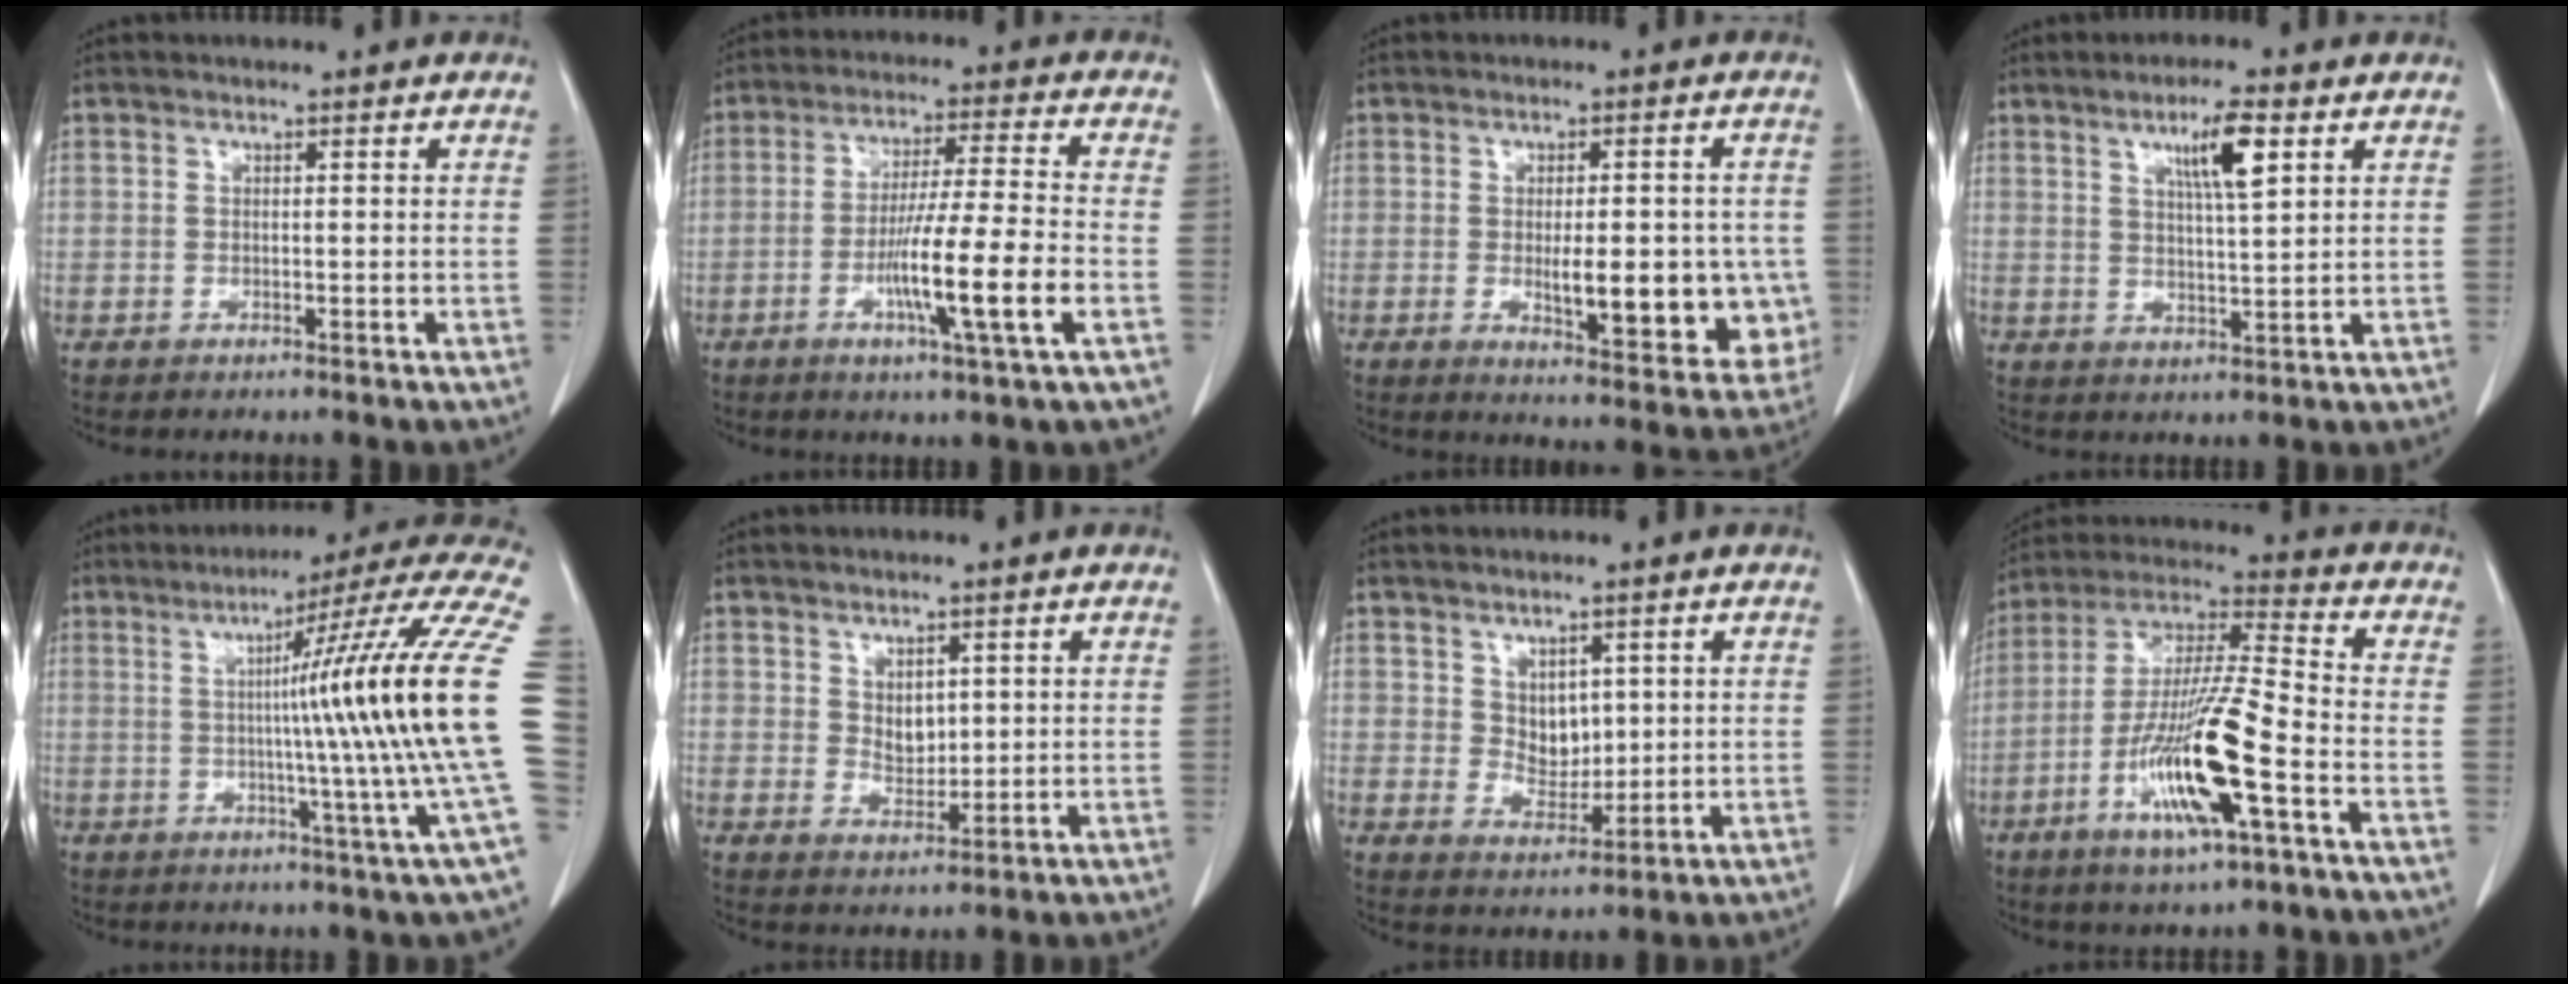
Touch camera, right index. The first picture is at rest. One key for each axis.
{"total": 12.1, "fx": -3.8, "fy": -0.8, "fz": 11.5, "tx": -0.206, "ty": -0.012, "tz": -0.071}
{"total": 13.5, "fx": -2.2, "fy": 4.7, "fz": 12.5, "tx": -0.135, "ty": -0.002, "tz": -0.011}
{"total": 6.6, "fx": 3.1, "fy": 0.5, "fz": 5.9, "tx": -0.101, "ty": 0.001, "tz": 0.052}
{"total": 21.4, "fx": 0.6, "fy": -3.1, "fz": 21.2, "tx": -0.229, "ty": 0.011, "tz": -0.012}
{"total": 2.8, "fx": 0.9, "fy": 1.9, "fz": 1.8, "tx": -0.033, "ty": -0.003, "tz": 0.024}
{"total": 4.3, "fx": 1.4, "fy": 3.0, "fz": 2.6, "tx": -0.043, "ty": -0.004, "tz": 0.035}
{"total": 16.3, "fx": -6.2, "fy": 1.0, "fz": 15.1, "tx": -0.298, "ty": -0.013, "tz": -0.116}